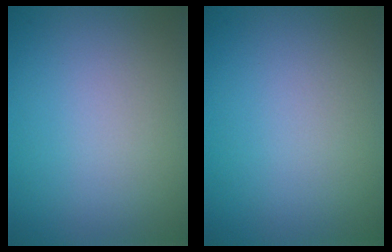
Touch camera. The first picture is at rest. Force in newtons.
{"total": 0.0}